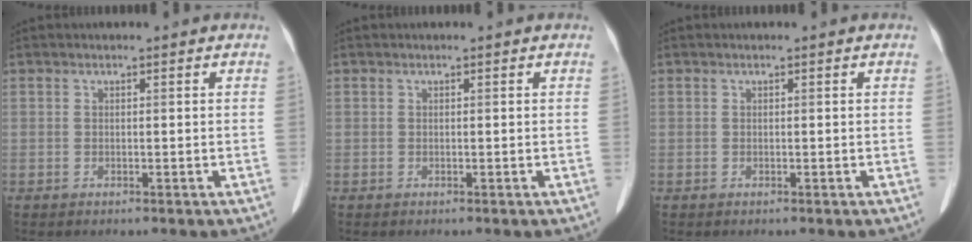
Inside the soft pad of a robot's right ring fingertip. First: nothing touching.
{"total": 0.0}
{"total": 0.0}